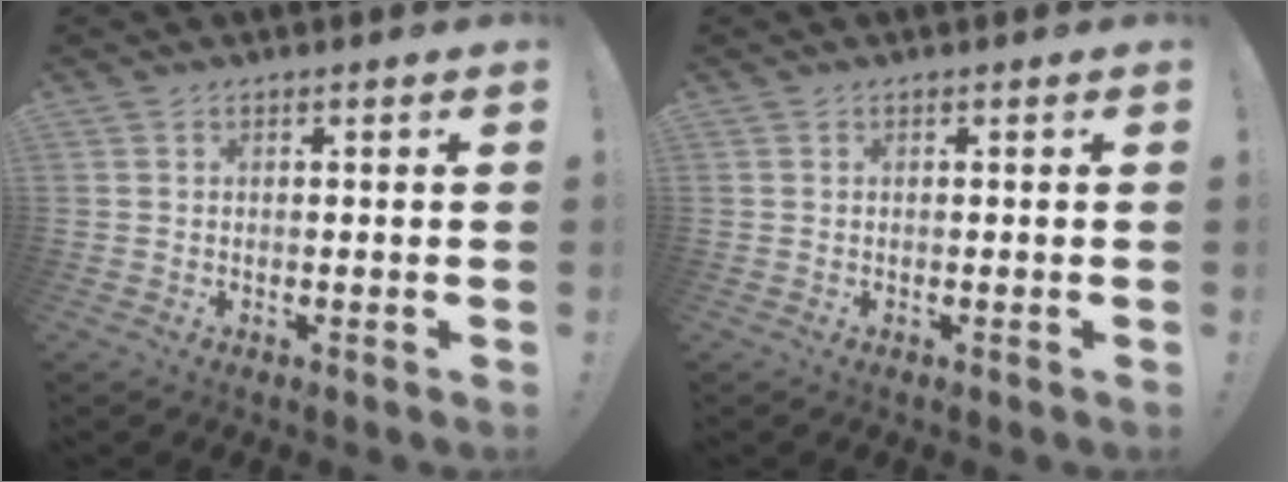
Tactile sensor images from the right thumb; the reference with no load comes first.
{"total": 0.0}